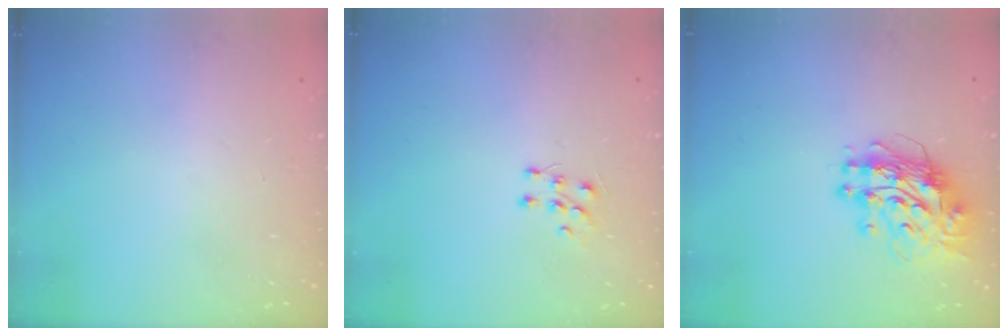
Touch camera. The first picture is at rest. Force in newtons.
{"total": 5.6, "press": 5.5, "slide": 1.0}
{"total": 12.3, "press": 12.3, "slide": 1.1}